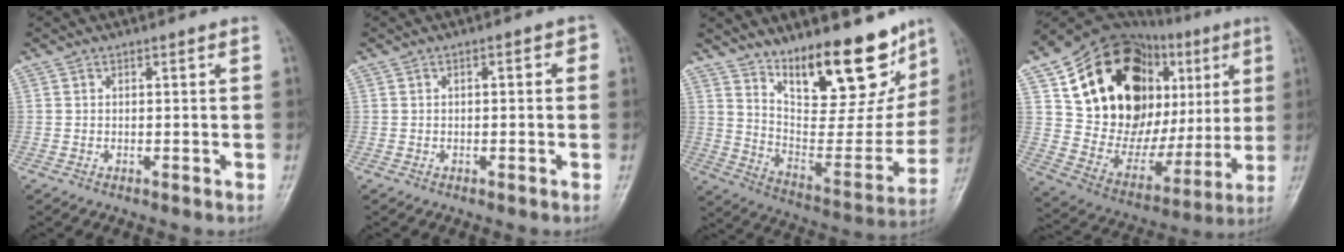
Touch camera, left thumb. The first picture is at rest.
{"total": 1.9, "force": [0.3, 0.9, 1.6], "torque": [-0.012, 0.005, -0.003]}
{"total": 22.4, "force": [15.4, 8.6, 13.8], "torque": [-0.147, -0.092, 0.249]}
{"total": 31.6, "force": [10.2, 19.2, 23.0], "torque": [-0.295, 0.010, 0.179]}